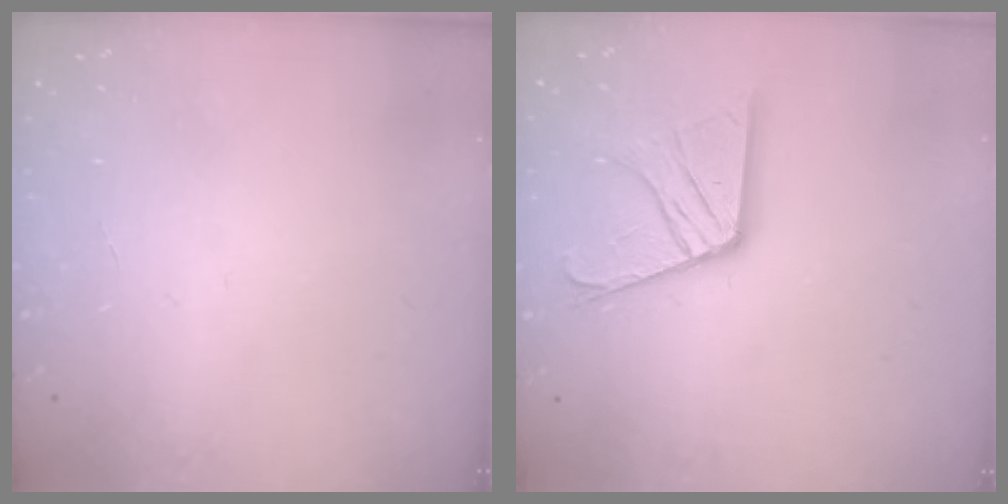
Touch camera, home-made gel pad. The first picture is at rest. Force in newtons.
{"total": 15.3, "press": 15.2, "slide": 1.5}